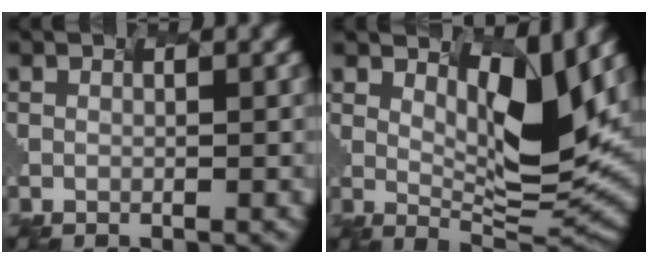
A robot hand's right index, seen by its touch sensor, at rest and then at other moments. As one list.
[{"total": 5.2, "force": [2.1, 1.0, 4.6], "torque": [-0.099, -0.024, 0.072]}]